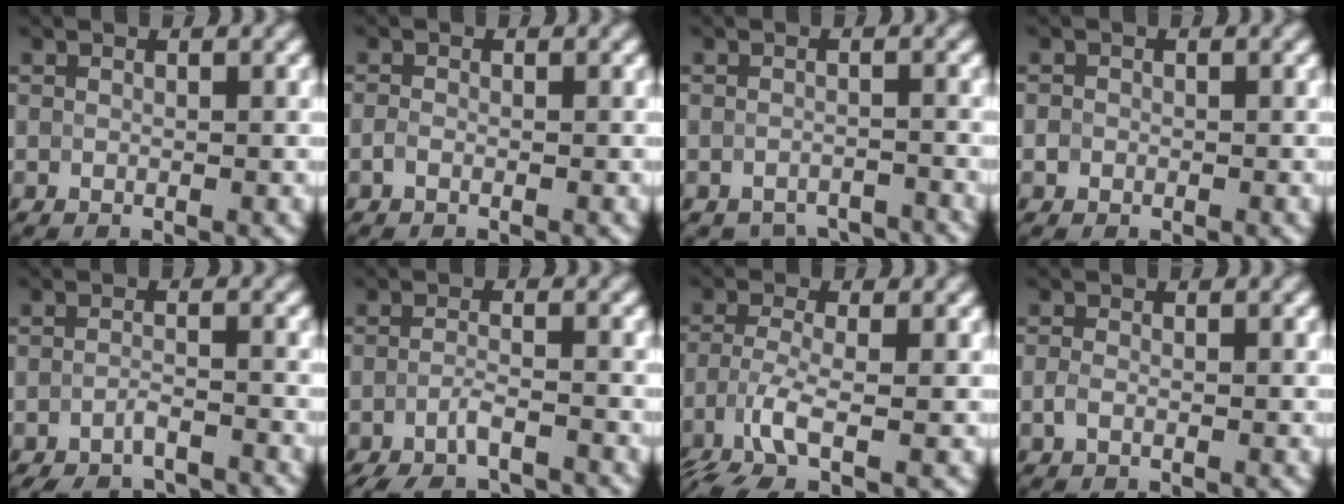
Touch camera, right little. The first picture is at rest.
{"total": 0.8, "force": [-0.5, 0.3, 0.5], "torque": [-0.012, -0.001, -0.013]}
{"total": 3.4, "force": [-3.2, 1.1, 0.5], "torque": [-0.002, -0.010, -0.045]}
{"total": 0.7, "force": [-0.3, 0.6, 0.1], "torque": [0.002, -0.003, -0.007]}
{"total": 3.5, "force": [-2.8, 1.2, 1.7], "torque": [-0.028, -0.007, -0.046]}
{"total": 4.3, "force": [-3.3, 1.2, 2.6], "torque": [-0.048, -0.009, -0.060]}
{"total": 4.3, "force": [-1.9, 1.1, 3.7], "torque": [-0.079, -0.004, -0.045]}
{"total": 1.0, "force": [-0.5, 0.4, 0.7], "torque": [-0.020, 0.000, -0.014]}